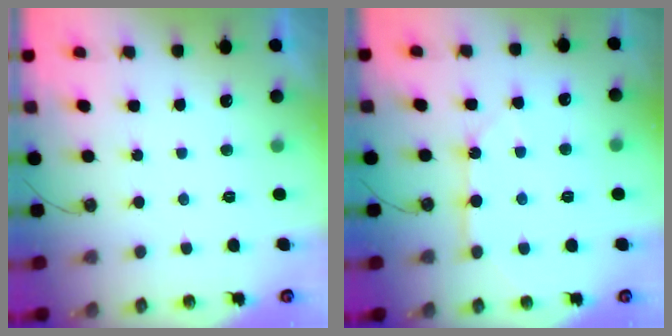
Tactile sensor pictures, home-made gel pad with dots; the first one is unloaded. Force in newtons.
{"total": 9.4, "press": 9.4, "slide": 0.6}